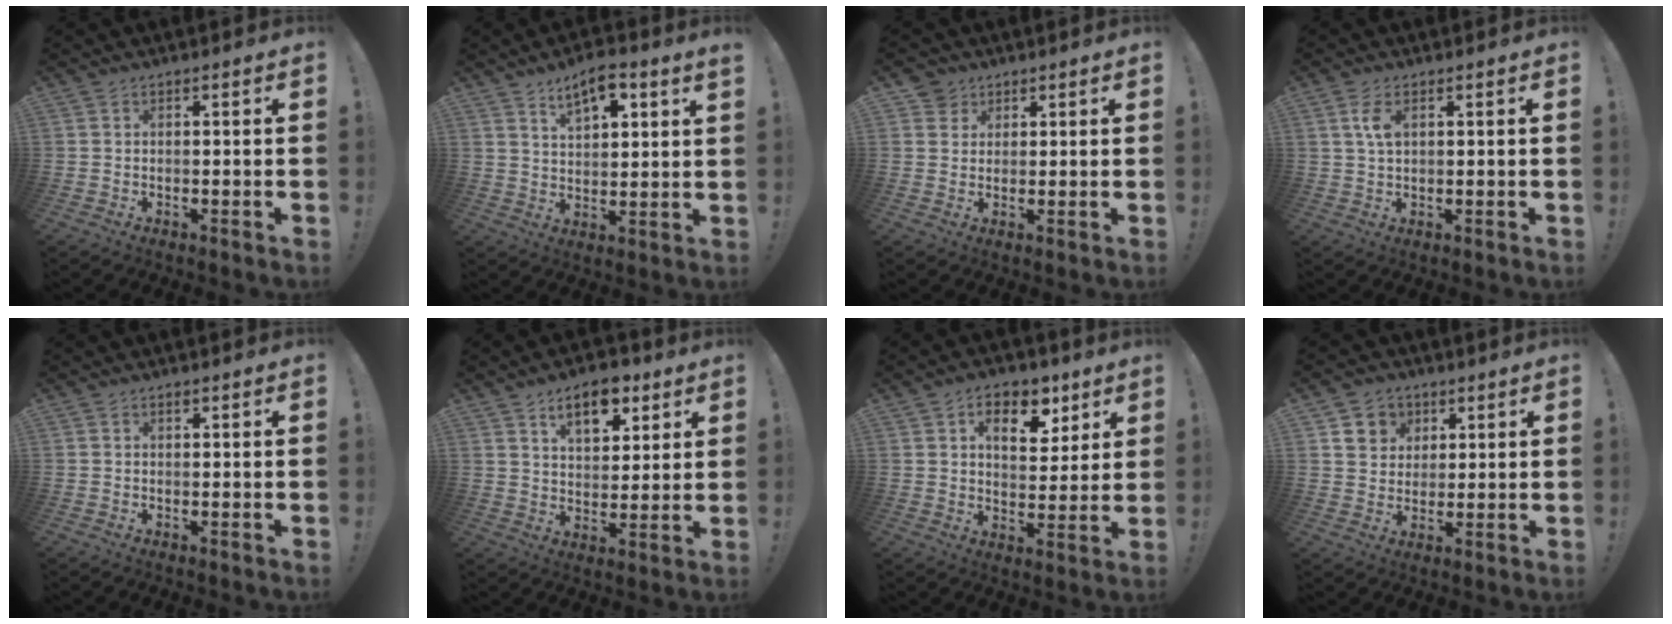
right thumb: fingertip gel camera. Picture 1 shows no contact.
{"total": 7.8, "force": [5.5, 2.4, 4.9], "torque": [-0.078, -0.026, 0.096]}
{"total": 4.3, "force": [2.5, 3.4, 0.5], "torque": [-0.010, -0.012, 0.048]}
{"total": 4.8, "force": [1.8, 2.4, 3.8], "torque": [-0.070, 0.001, 0.031]}
{"total": 0.7, "force": [0.5, 0.3, 0.3], "torque": [-0.005, 0.000, 0.009]}
{"total": 11.4, "force": [6.6, 6.3, 6.8], "torque": [-0.089, -0.027, 0.116]}
{"total": 11.1, "force": [5.3, 6.9, 6.9], "torque": [-0.084, -0.021, 0.092]}
{"total": 7.7, "force": [3.5, 6.7, 1.6], "torque": [-0.017, -0.023, 0.070]}